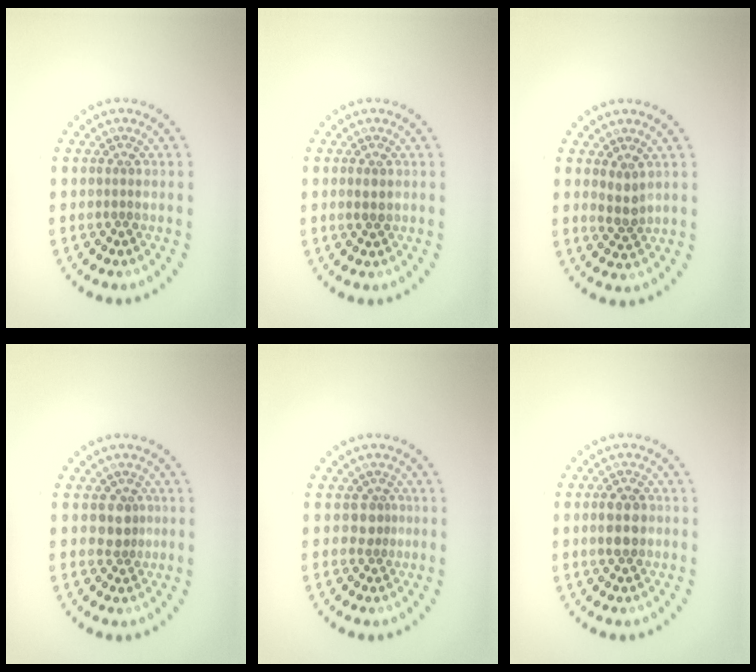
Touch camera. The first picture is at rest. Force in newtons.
{"total": 1.0, "press": 1.0, "slide": 0.1}
{"total": 1.7, "press": 1.4, "slide": 0.9}
{"total": 2.1, "press": 1.7, "slide": 1.1}
{"total": 1.2, "press": 0.8, "slide": 0.9}
{"total": 2.9, "press": 2.9, "slide": 0.1}